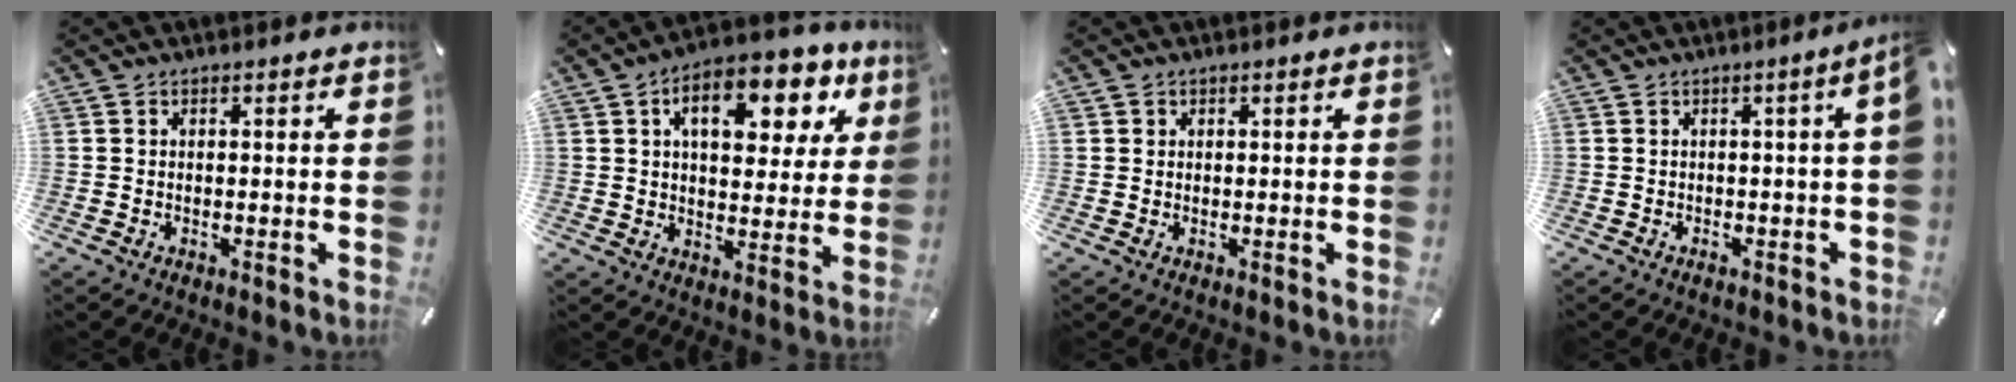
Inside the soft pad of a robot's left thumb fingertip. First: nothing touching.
{"total": 14.5, "force": [6.3, 8.3, 10.0], "torque": [-0.134, -0.022, 0.102]}
{"total": 0.7, "force": [0.3, 0.7, -0.1], "torque": [0.011, 0.001, 0.003]}
{"total": 3.6, "force": [-0.2, 0.0, 3.6], "torque": [-0.060, -0.005, -0.003]}